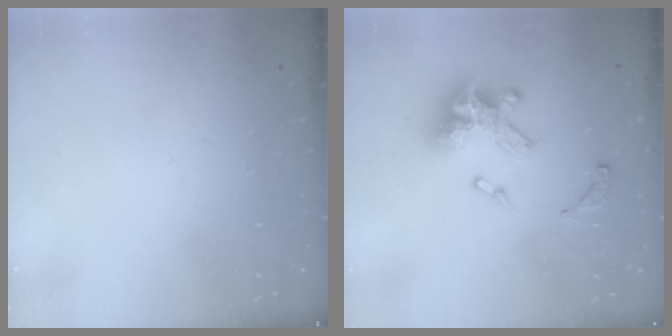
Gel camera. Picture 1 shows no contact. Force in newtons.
{"total": 17.1, "press": 17.0, "slide": 2.0}